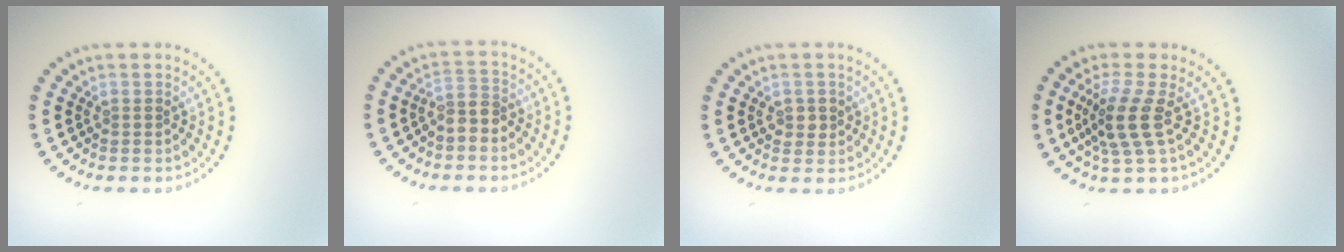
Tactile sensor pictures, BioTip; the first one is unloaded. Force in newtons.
{"total": 2.2, "press": 1.8, "slide": 1.2}
{"total": 1.6, "press": 1.5, "slide": 0.3}
{"total": 3.4, "press": 2.6, "slide": 2.1}